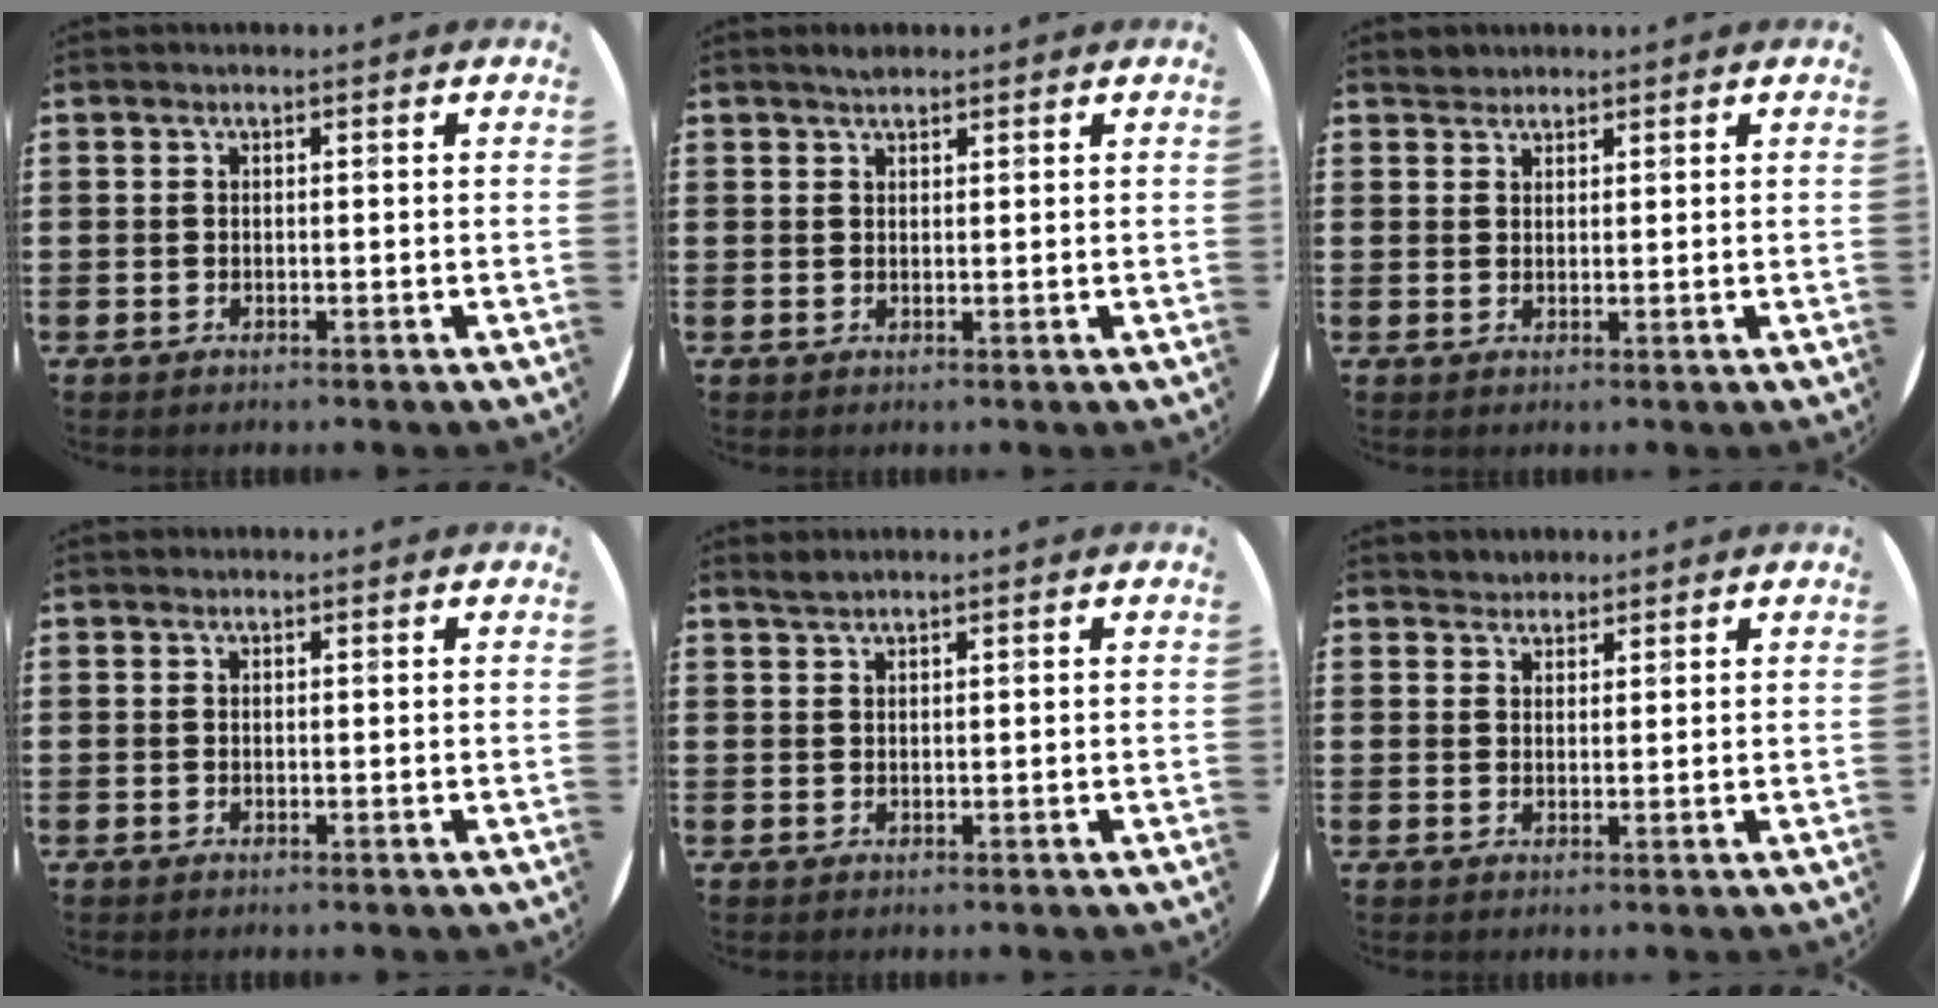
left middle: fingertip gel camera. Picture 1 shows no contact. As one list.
[{"total": 1.3, "force": [1.2, 0.3, 0.3], "torque": [-0.005, 0.004, 0.022]}, {"total": 1.5, "force": [1.4, 0.5, -0.3], "torque": [0.010, -0.001, 0.027]}, {"total": 0.0}, {"total": 1.0, "force": [1.0, -0.1, 0.1], "torque": [-0.002, 0.000, 0.020]}, {"total": 1.8, "force": [1.7, 0.6, -0.3], "torque": [0.004, 0.004, 0.034]}]